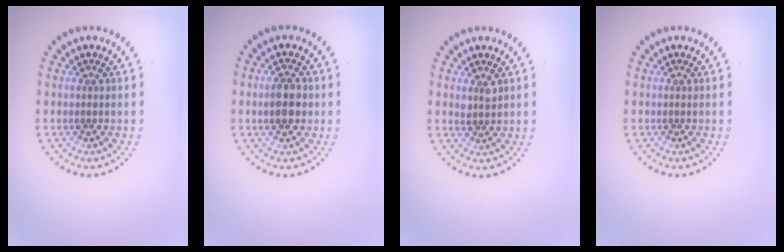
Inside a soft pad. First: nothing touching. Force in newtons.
{"total": 2.9, "press": 2.8, "slide": 0.3}
{"total": 1.2, "press": 1.1, "slide": 0.4}
{"total": 0.0}